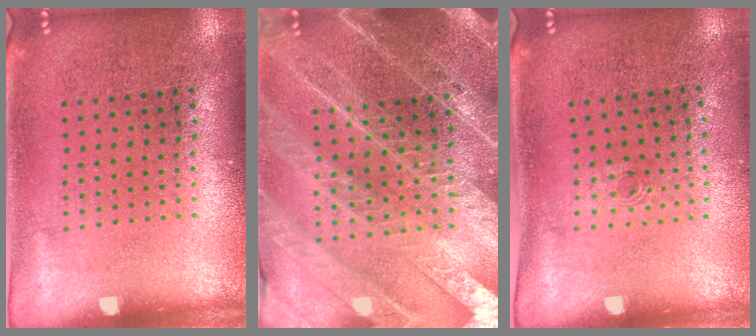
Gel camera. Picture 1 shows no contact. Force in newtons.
{"total": 4.3, "press": 3.9, "slide": 1.8}
{"total": 0.5, "press": 0.3, "slide": 0.4}